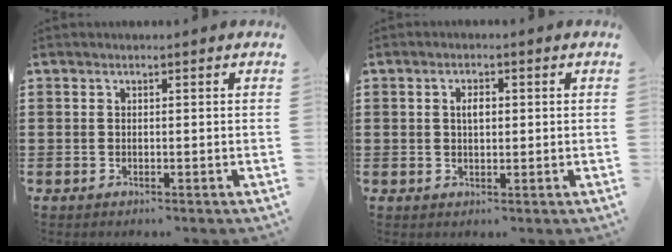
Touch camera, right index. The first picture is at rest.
{"total": 2.3, "force": [0.4, 1.0, 2.0], "torque": [-0.041, 0.006, 0.005]}